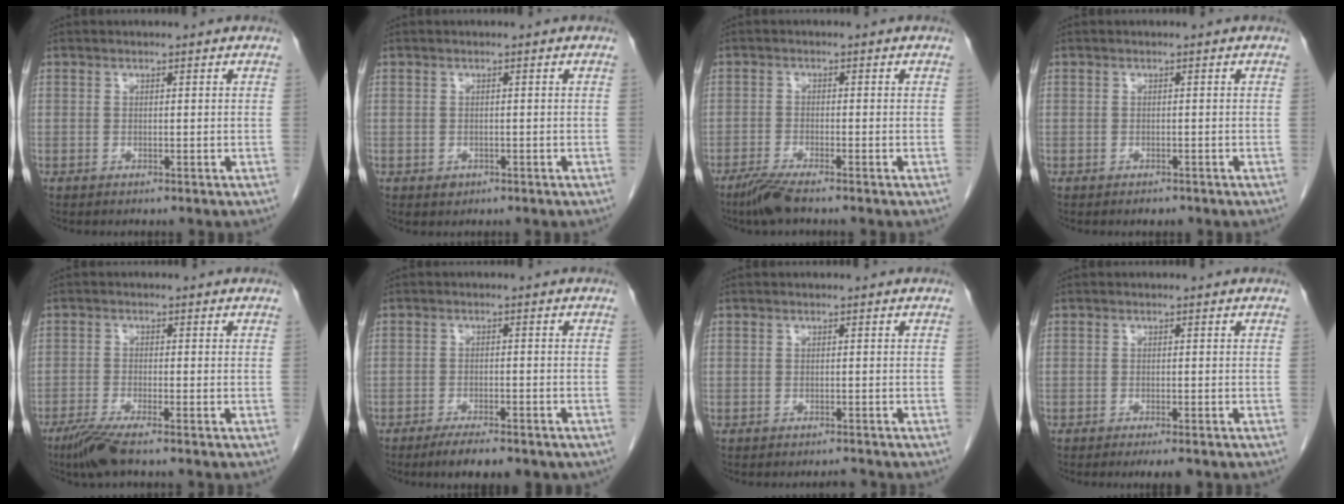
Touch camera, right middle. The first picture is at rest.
{"total": 1.0, "force": [-0.4, 0.8, 0.3], "torque": [-0.006, 0.002, 0.000]}
{"total": 3.8, "force": [-3.0, 0.1, 2.3], "torque": [-0.053, -0.011, -0.061]}
{"total": 1.1, "force": [-0.8, 0.5, 0.4], "torque": [-0.010, -0.002, -0.008]}
{"total": 4.8, "force": [-3.5, 0.0, 3.2], "torque": [-0.066, -0.014, -0.069]}
{"total": 6.8, "force": [-5.1, 1.8, 4.1], "torque": [-0.055, -0.009, -0.068]}
{"total": 1.1, "force": [-1.1, -0.1, 0.1], "torque": [-0.007, -0.006, -0.011]}
{"total": 3.0, "force": [-2.3, 0.5, 1.9], "torque": [-0.023, -0.008, -0.030]}